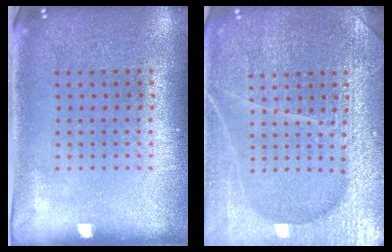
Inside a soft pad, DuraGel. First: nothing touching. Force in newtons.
{"total": 6.4, "press": 6.4, "slide": 0.8}